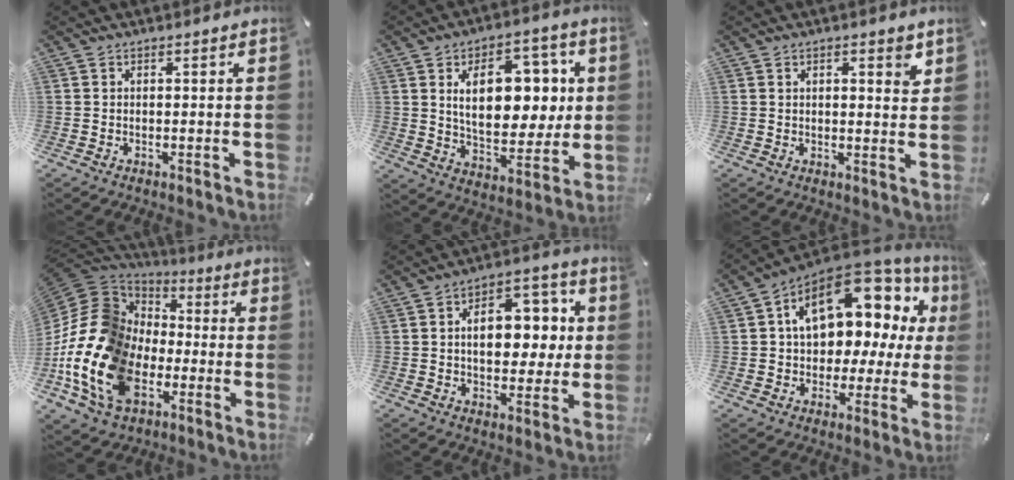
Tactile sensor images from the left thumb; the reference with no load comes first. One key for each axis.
{"total": 16.7, "fx": 4.5, "fy": 10.5, "fz": 12.3, "tx": -0.182, "ty": 0.004, "tz": 0.082}
{"total": 3.1, "fx": 1.9, "fy": 1.1, "fz": 2.2, "tx": -0.022, "ty": -0.007, "tz": 0.027}
{"total": 22.1, "fx": -7.8, "fy": 15.6, "fz": 13.5, "tx": -0.313, "ty": 0.016, "tz": -0.141}
{"total": 13.1, "fx": 1.5, "fy": 9.0, "fz": 9.4, "tx": -0.122, "ty": -0.001, "tz": 0.026}
{"total": 16.3, "fx": 6.6, "fy": 9.8, "fz": 11.1, "tx": -0.167, "ty": -0.045, "tz": 0.112}